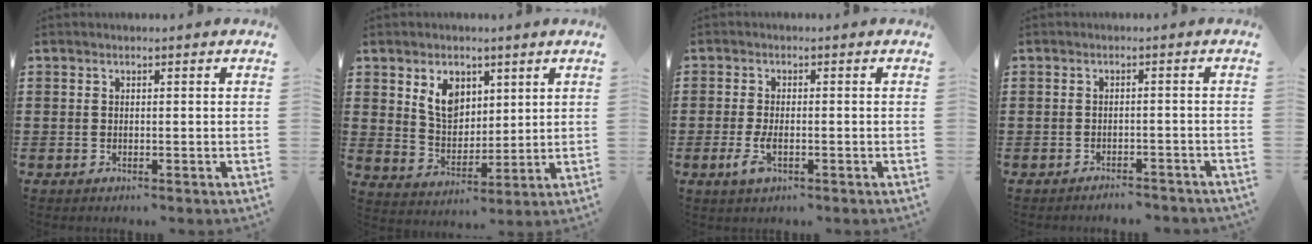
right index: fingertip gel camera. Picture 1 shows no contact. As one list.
[{"total": 6.5, "force": [3.1, 4.6, 3.4], "torque": [-0.076, 0.010, 0.057]}, {"total": 3.4, "force": [-1.0, 1.3, 3.0], "torque": [-0.074, -0.008, -0.023]}, {"total": 2.0, "force": [-1.9, 0.2, -0.1], "torque": [-0.006, 0.002, -0.043]}]